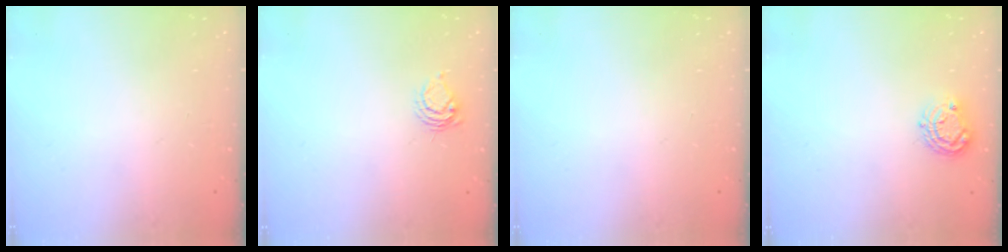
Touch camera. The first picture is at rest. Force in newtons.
{"total": 6.6, "press": 6.6, "slide": 0.7}
{"total": 0.0}
{"total": 7.5, "press": 7.5, "slide": 0.5}